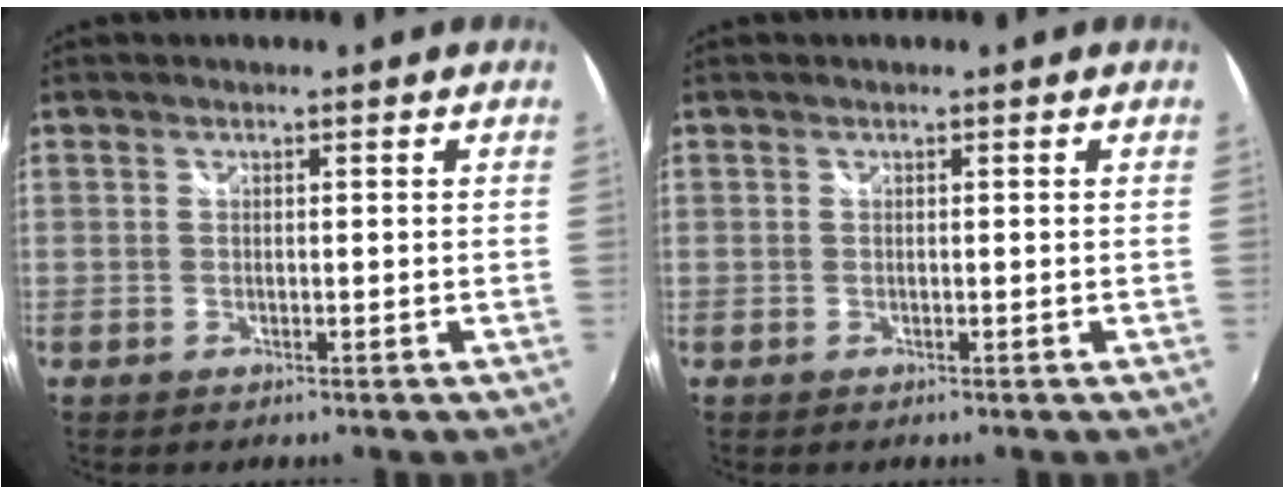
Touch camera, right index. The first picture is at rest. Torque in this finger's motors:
{"motor_torque": [0.00, 0.00, -0.02, -0.01]}